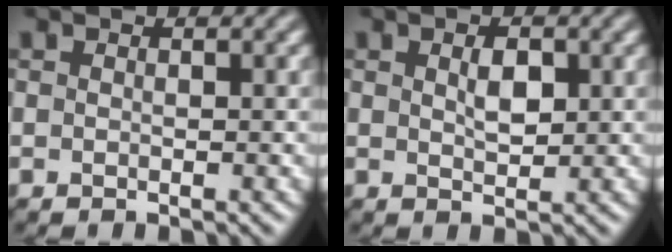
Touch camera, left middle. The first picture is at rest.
{"total": 2.0, "force": [0.6, 1.0, 1.7], "torque": [-0.032, 0.001, 0.012]}